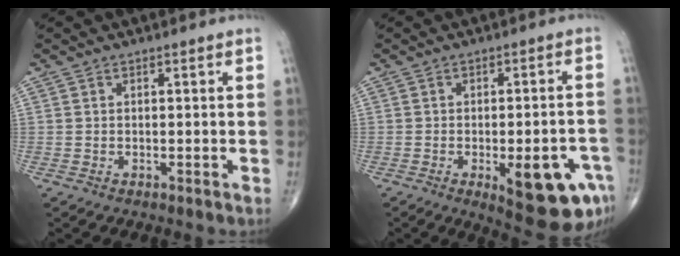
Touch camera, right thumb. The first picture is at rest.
{"total": 13.8, "force": [-5.6, 4.7, 11.7], "torque": [-0.112, 0.017, -0.059]}